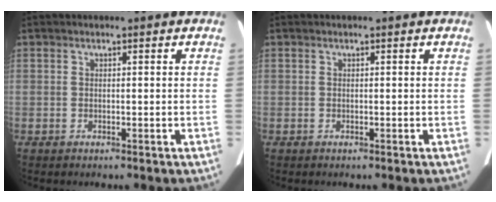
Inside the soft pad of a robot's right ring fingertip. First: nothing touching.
{"total": 0.0}